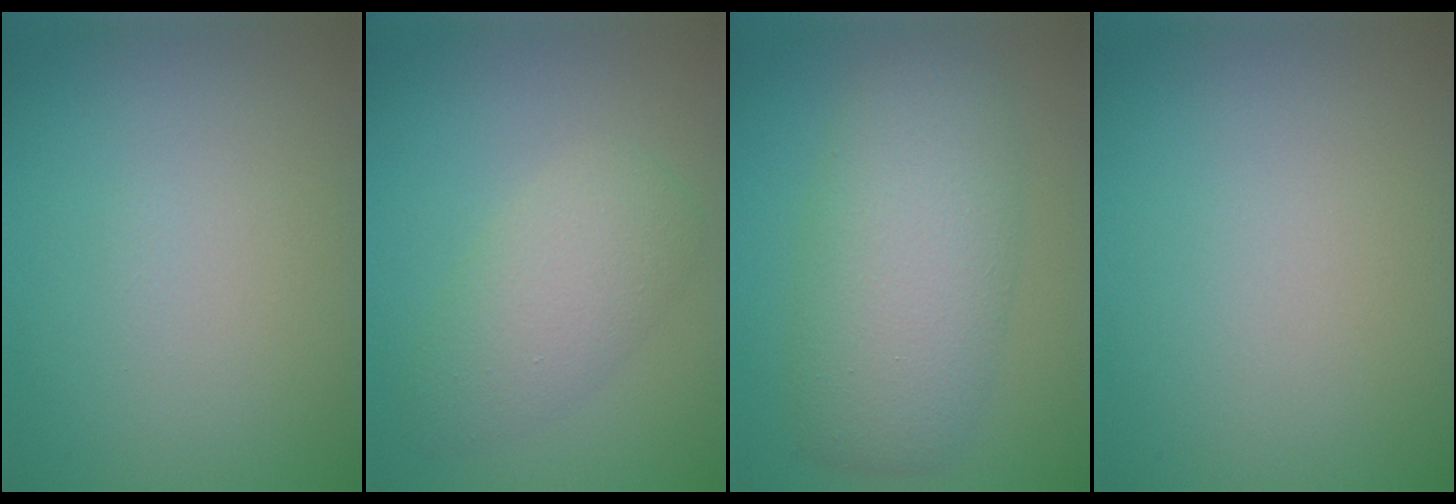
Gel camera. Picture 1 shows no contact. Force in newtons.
{"total": 4.0, "press": 4.0, "slide": 0.0}
{"total": 7.3, "press": 7.3, "slide": 0.1}
{"total": 0.0}